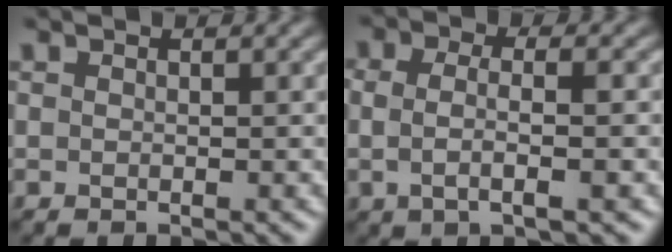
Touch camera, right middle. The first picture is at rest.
{"total": 3.4, "force": [-0.2, 1.2, 3.2], "torque": [-0.059, -0.006, -0.008]}